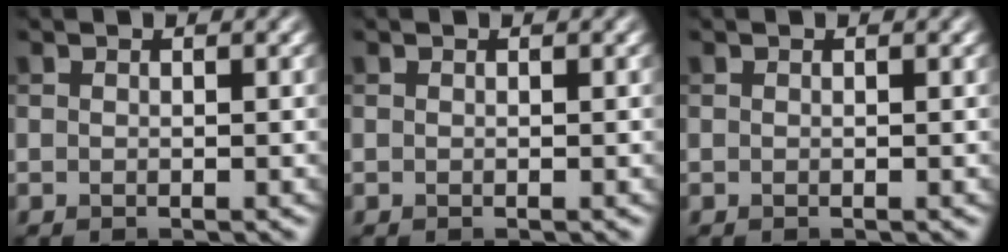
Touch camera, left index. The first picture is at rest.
{"total": 0.0}
{"total": 0.0}